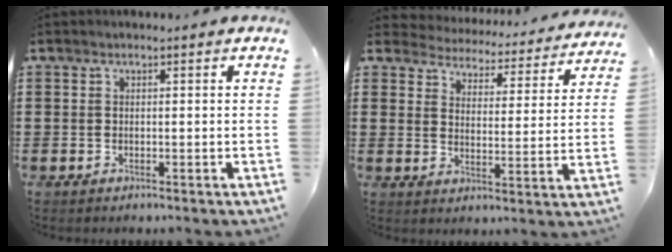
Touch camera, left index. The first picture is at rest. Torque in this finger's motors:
{"motor_torque": [2.14, 0.00, -0.05, -0.09]}